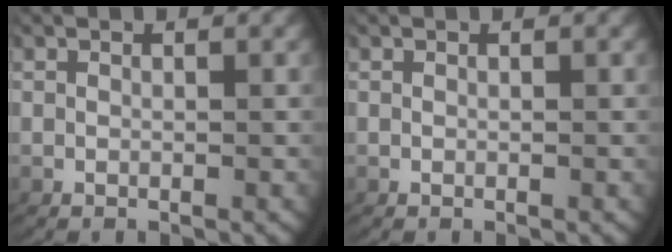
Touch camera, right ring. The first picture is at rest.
{"total": 0.0}